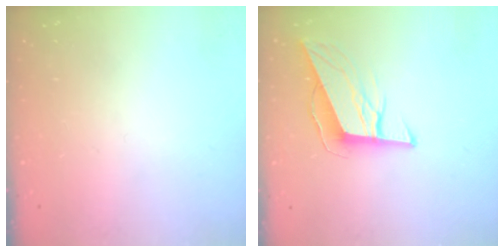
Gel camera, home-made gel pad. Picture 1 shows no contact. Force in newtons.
{"total": 9.9, "press": 9.5, "slide": 2.7}